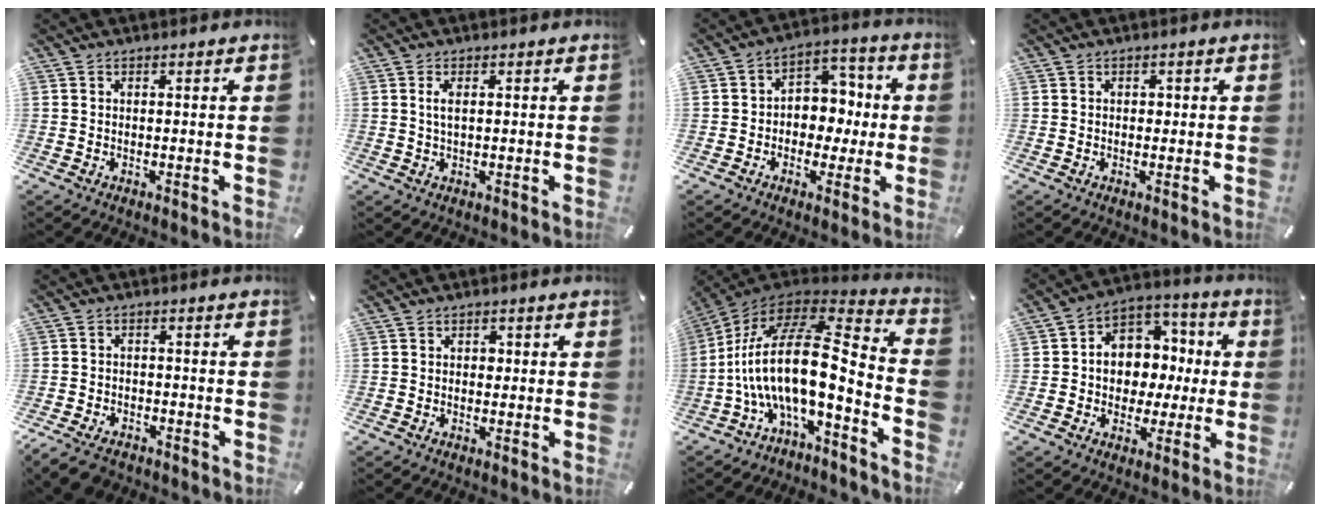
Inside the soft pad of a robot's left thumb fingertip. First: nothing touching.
{"total": 2.4, "force": [0.4, 0.8, 2.3], "torque": [-0.046, 0.002, 0.005]}
{"total": 7.9, "force": [-1.7, 7.0, 3.1], "torque": [-0.030, 0.017, -0.034]}
{"total": 0.8, "force": [-0.1, 0.8, 0.3], "torque": [-0.005, 0.005, -0.004]}
{"total": 5.2, "force": [-4.0, 2.5, 2.1], "torque": [-0.049, 0.015, -0.079]}
{"total": 1.4, "force": [0.1, 1.2, 0.7], "torque": [-0.007, 0.003, -0.003]}
{"total": 19.1, "force": [-2.2, 8.0, 17.2], "torque": [-0.356, -0.018, -0.045]}
{"total": 9.8, "force": [-0.3, 9.3, 3.0], "torque": [-0.042, -0.008, 0.002]}